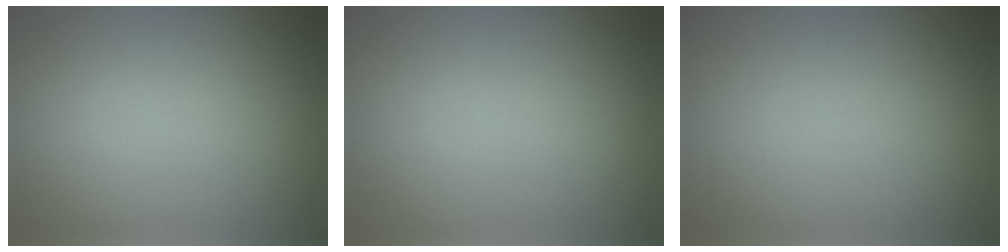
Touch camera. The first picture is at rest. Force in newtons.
{"total": 0.0}
{"total": 0.0}